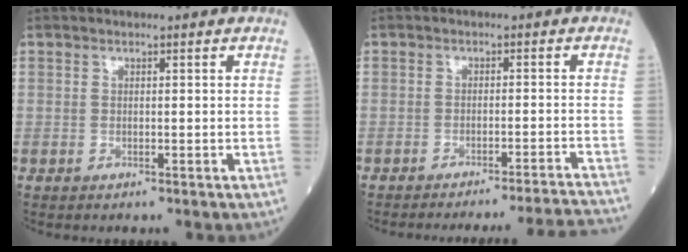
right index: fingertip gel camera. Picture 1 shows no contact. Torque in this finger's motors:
{"motor_torque": [0.00, -0.19, 0.05, 0.05]}